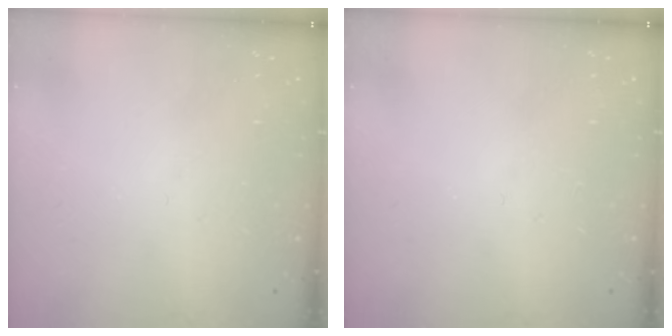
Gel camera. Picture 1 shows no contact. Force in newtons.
{"total": 0.0}